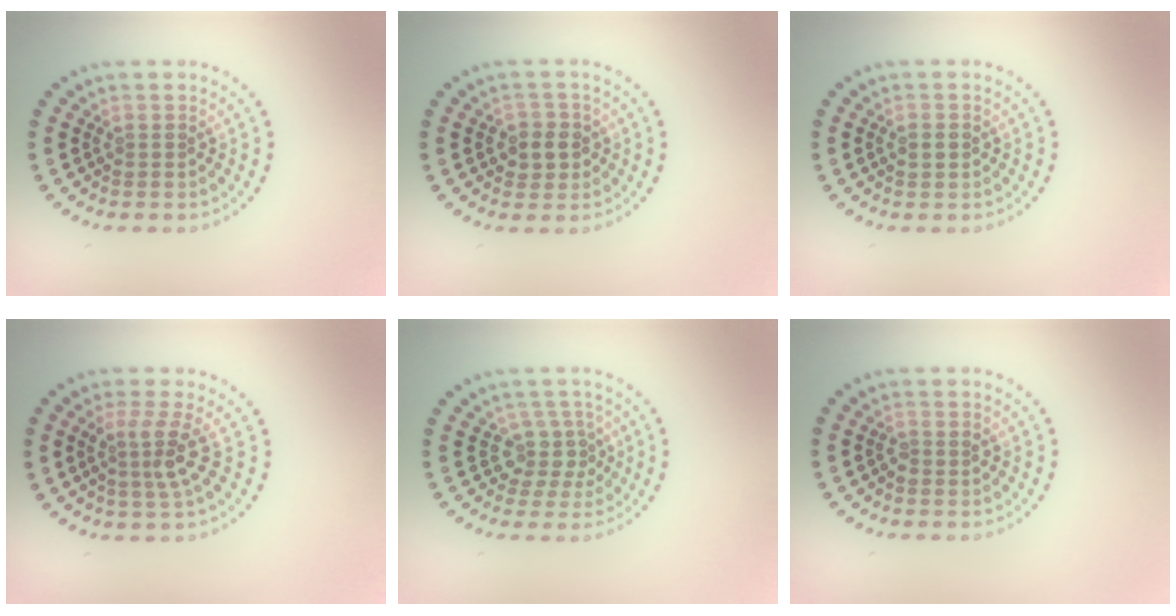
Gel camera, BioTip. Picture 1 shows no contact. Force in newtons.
{"total": 2.3, "press": 2.2, "slide": 0.8}
{"total": 1.4, "press": 1.4, "slide": 0.0}
{"total": 2.9, "press": 2.2, "slide": 2.0}
{"total": 2.8, "press": 2.1, "slide": 1.9}
{"total": 0.8, "press": 0.8, "slide": 0.2}